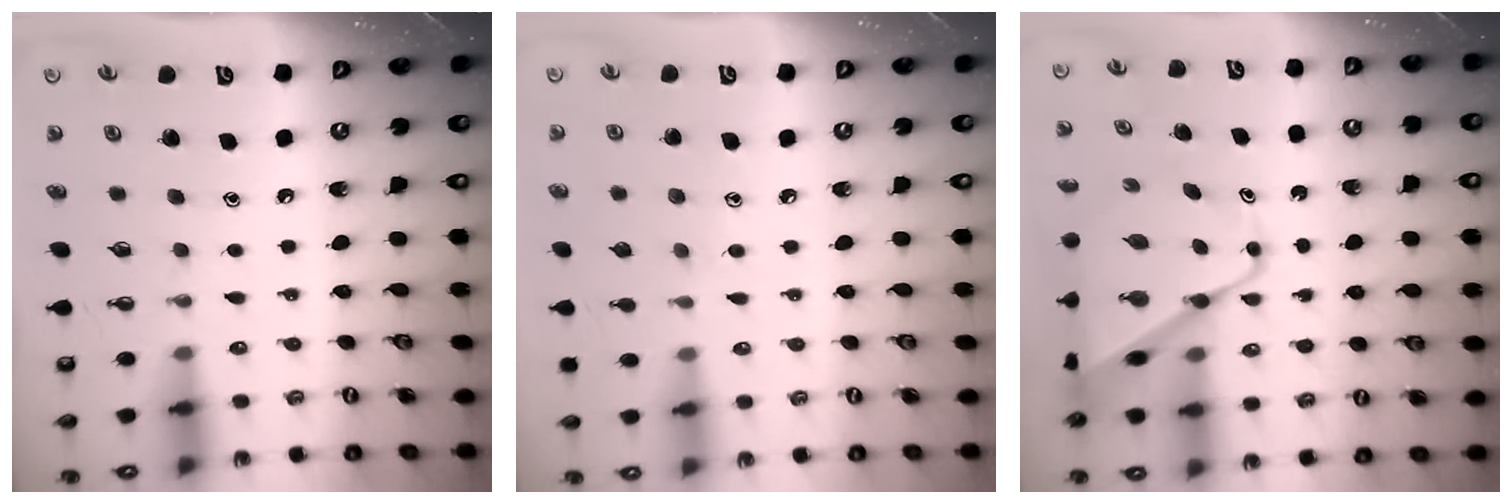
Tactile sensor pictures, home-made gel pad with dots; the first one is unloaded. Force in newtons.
{"total": 6.1, "press": 6.0, "slide": 0.5}
{"total": 11.4, "press": 11.4, "slide": 1.0}